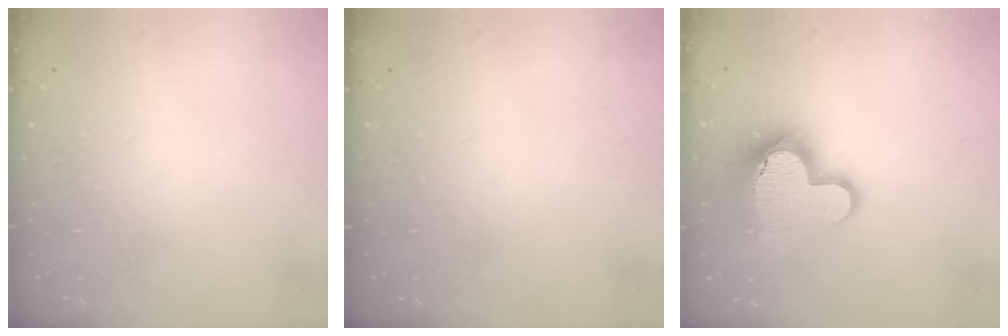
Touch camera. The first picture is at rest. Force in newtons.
{"total": 0.0}
{"total": 14.6, "press": 14.5, "slide": 1.2}